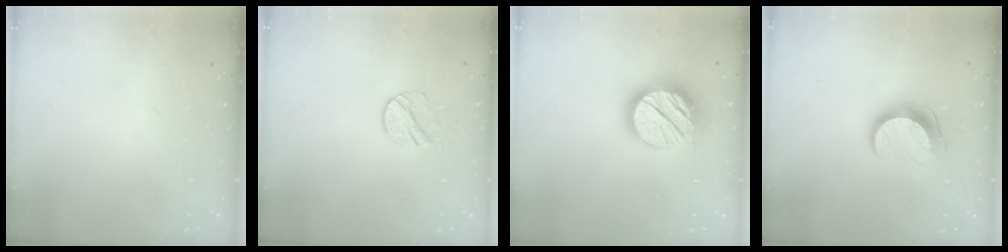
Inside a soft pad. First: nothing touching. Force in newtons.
{"total": 9.0, "press": 9.0, "slide": 0.5}
{"total": 16.8, "press": 16.8, "slide": 1.6}
{"total": 10.2, "press": 10.2, "slide": 0.6}